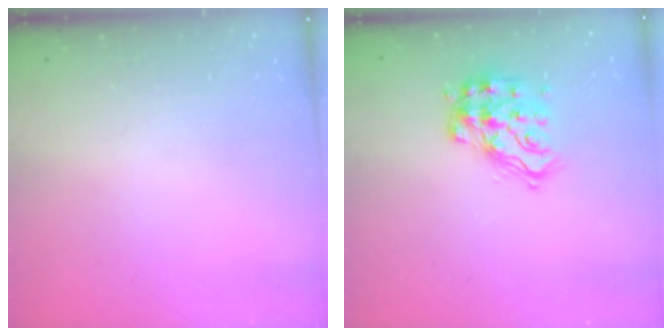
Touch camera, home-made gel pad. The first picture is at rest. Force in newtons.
{"total": 14.9, "press": 14.9, "slide": 0.9}